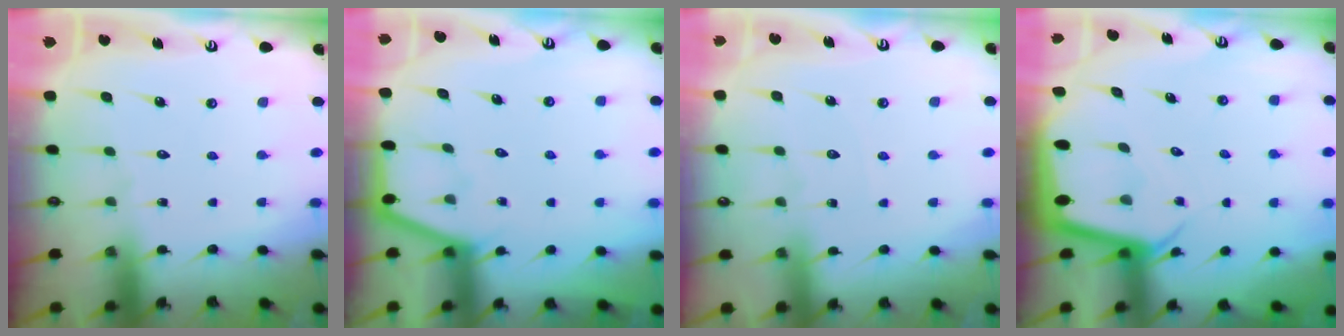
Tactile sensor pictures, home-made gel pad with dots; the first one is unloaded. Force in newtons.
{"total": 1.5, "press": 1.4, "slide": 0.2}
{"total": 3.9, "press": 3.9, "slide": 0.6}
{"total": 2.6, "press": 2.6, "slide": 0.1}